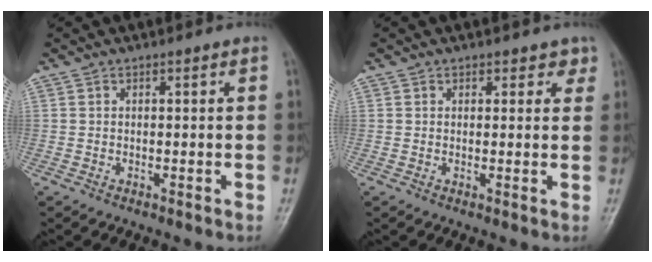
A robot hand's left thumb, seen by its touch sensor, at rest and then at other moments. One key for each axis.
{"total": 2.3, "fx": 1.5, "fy": 1.7, "fz": 0.5, "tx": 0.023, "ty": -0.005, "tz": 0.011}